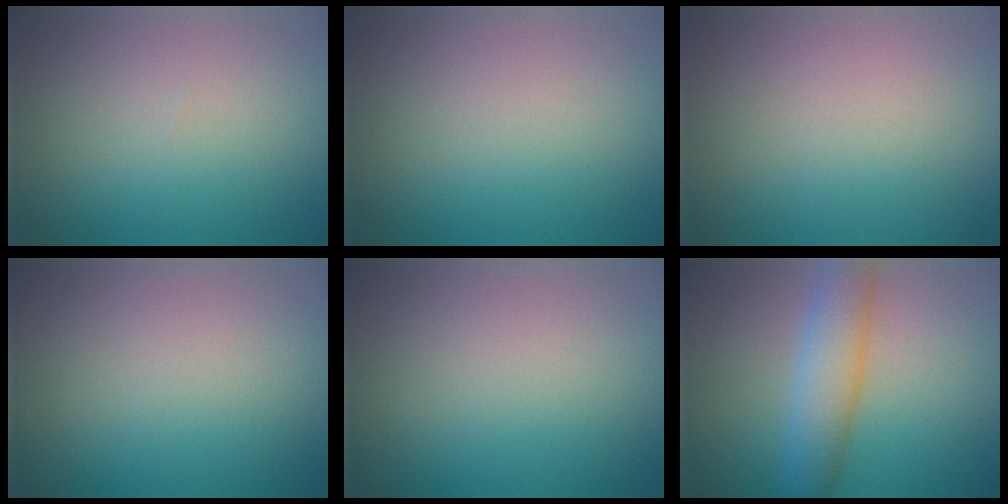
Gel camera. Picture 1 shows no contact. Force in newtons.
{"total": 0.0}
{"total": 0.0}
{"total": 0.0}
{"total": 0.0}
{"total": 4.9, "press": 4.9, "slide": 0.2}